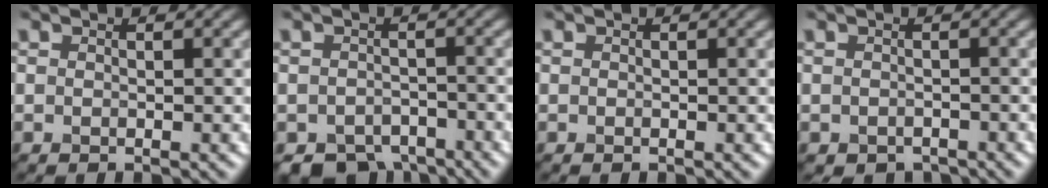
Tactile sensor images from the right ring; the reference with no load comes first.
{"total": 4.3, "force": [-3.4, 2.3, 1.4], "torque": [-0.007, -0.008, -0.055]}
{"total": 0.0}
{"total": 1.6, "force": [-1.2, 0.9, 0.5], "torque": [-0.005, -0.004, -0.019]}